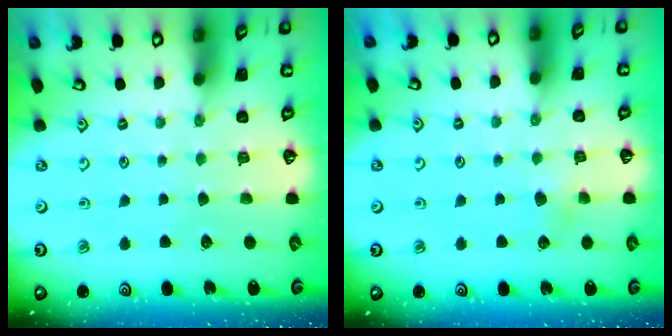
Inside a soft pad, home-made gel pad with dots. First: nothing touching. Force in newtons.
{"total": 2.6, "press": 2.6, "slide": 0.5}